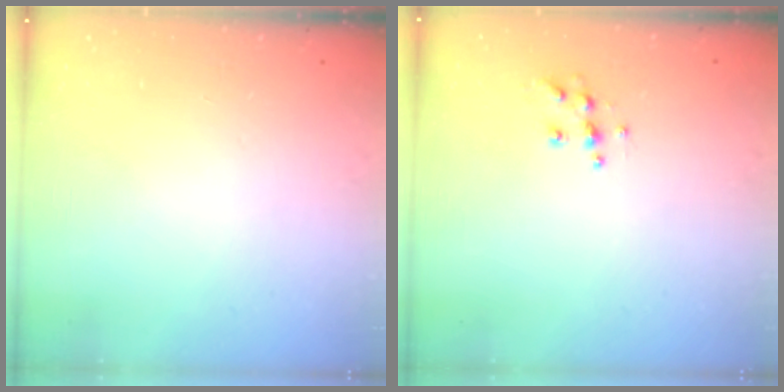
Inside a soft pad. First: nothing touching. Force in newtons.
{"total": 6.4, "press": 6.4, "slide": 0.6}